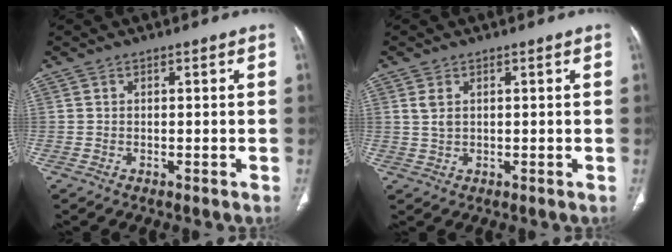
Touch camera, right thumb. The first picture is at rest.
{"total": 2.5, "force": [0.9, 1.5, 1.8], "torque": [-0.037, 0.000, 0.026]}